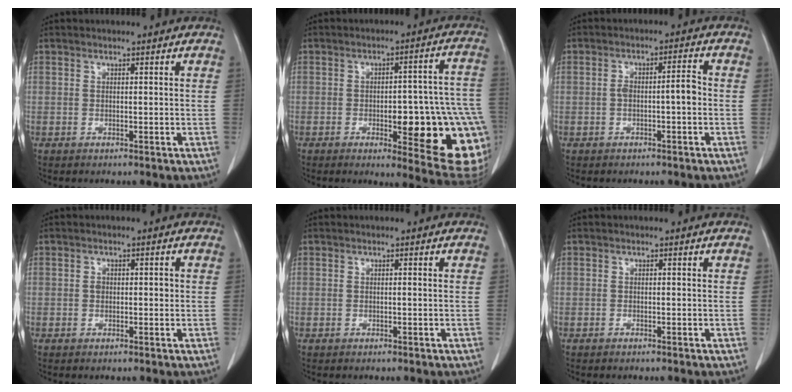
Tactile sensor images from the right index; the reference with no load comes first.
{"total": 21.3, "force": [-5.9, 5.0, 19.9], "torque": [-0.146, 0.021, -0.052]}
{"total": 3.9, "force": [-0.6, 0.8, 3.8], "torque": [-0.068, 0.016, -0.006]}
{"total": 1.7, "force": [0.0, 1.2, 1.2], "torque": [-0.018, 0.006, 0.001]}
{"total": 0.0}
{"total": 0.0}